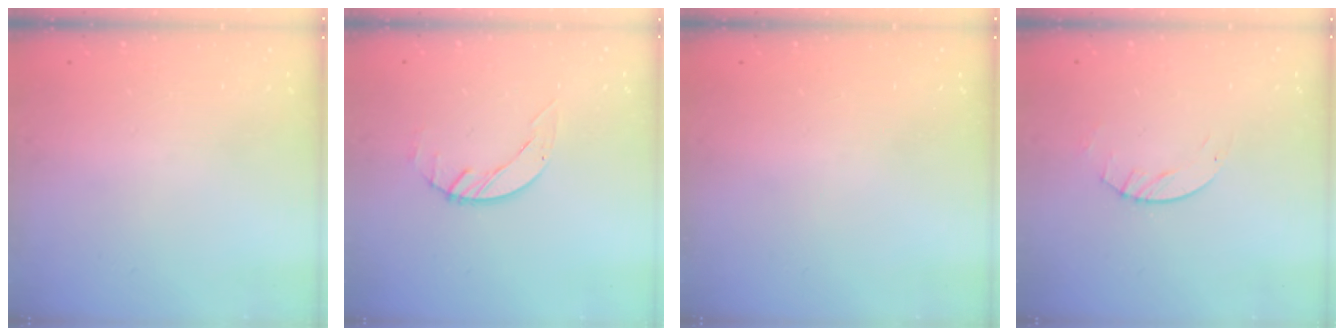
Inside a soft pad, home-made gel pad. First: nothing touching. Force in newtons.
{"total": 2.6, "press": 2.6, "slide": 0.3}
{"total": 0.0}
{"total": 2.8, "press": 2.8, "slide": 0.4}